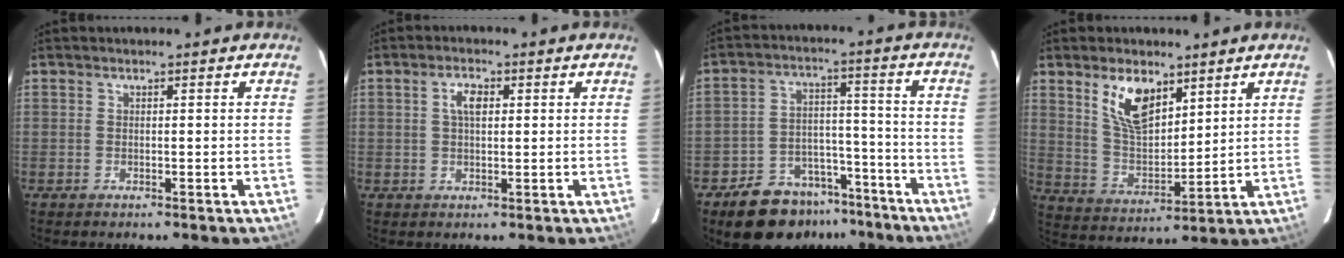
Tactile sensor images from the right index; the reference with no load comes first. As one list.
[{"total": 3.5, "force": [1.0, 1.8, 2.8], "torque": [-0.051, 0.009, 0.019]}, {"total": 13.8, "force": [-10.1, 8.0, 4.8], "torque": [-0.103, 0.042, -0.136]}, {"total": 10.6, "force": [6.1, 5.1, 7.0], "torque": [-0.127, 0.006, 0.127]}]